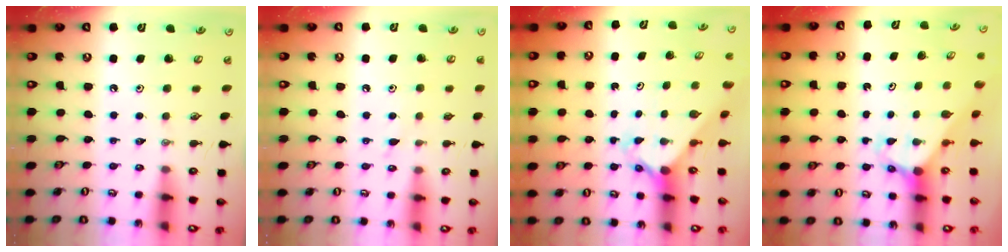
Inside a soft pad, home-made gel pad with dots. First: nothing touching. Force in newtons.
{"total": 3.9, "press": 3.9, "slide": 0.4}
{"total": 2.4, "press": 2.4, "slide": 0.1}
{"total": 3.0, "press": 3.0, "slide": 0.2}